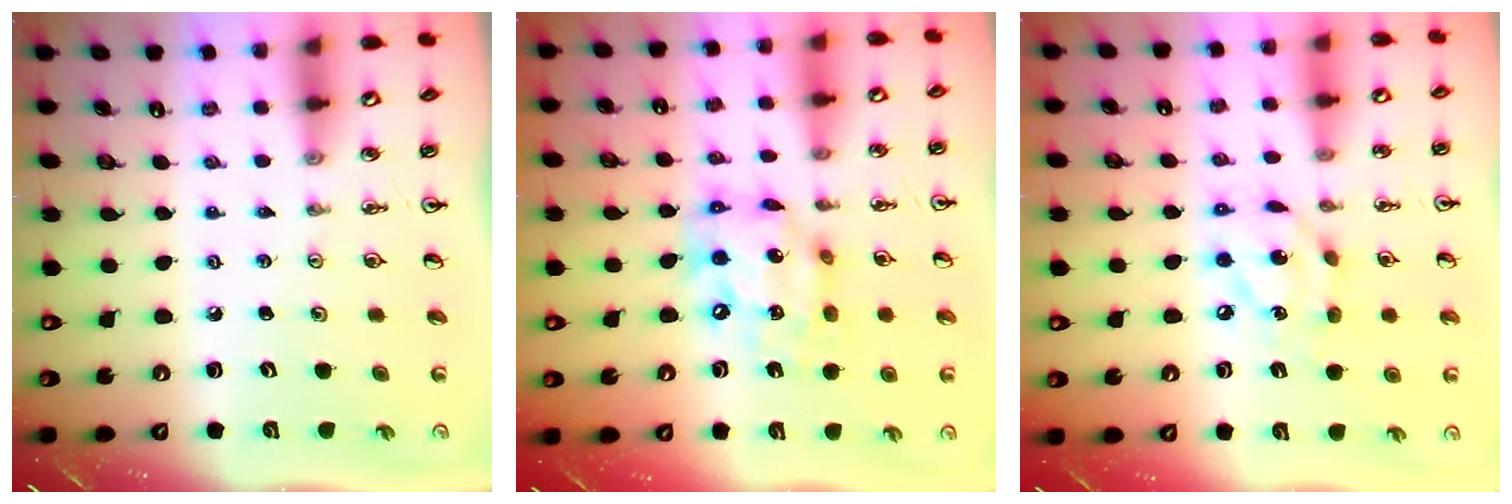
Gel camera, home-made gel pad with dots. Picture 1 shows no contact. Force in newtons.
{"total": 13.7, "press": 13.6, "slide": 1.0}
{"total": 11.4, "press": 11.3, "slide": 0.6}